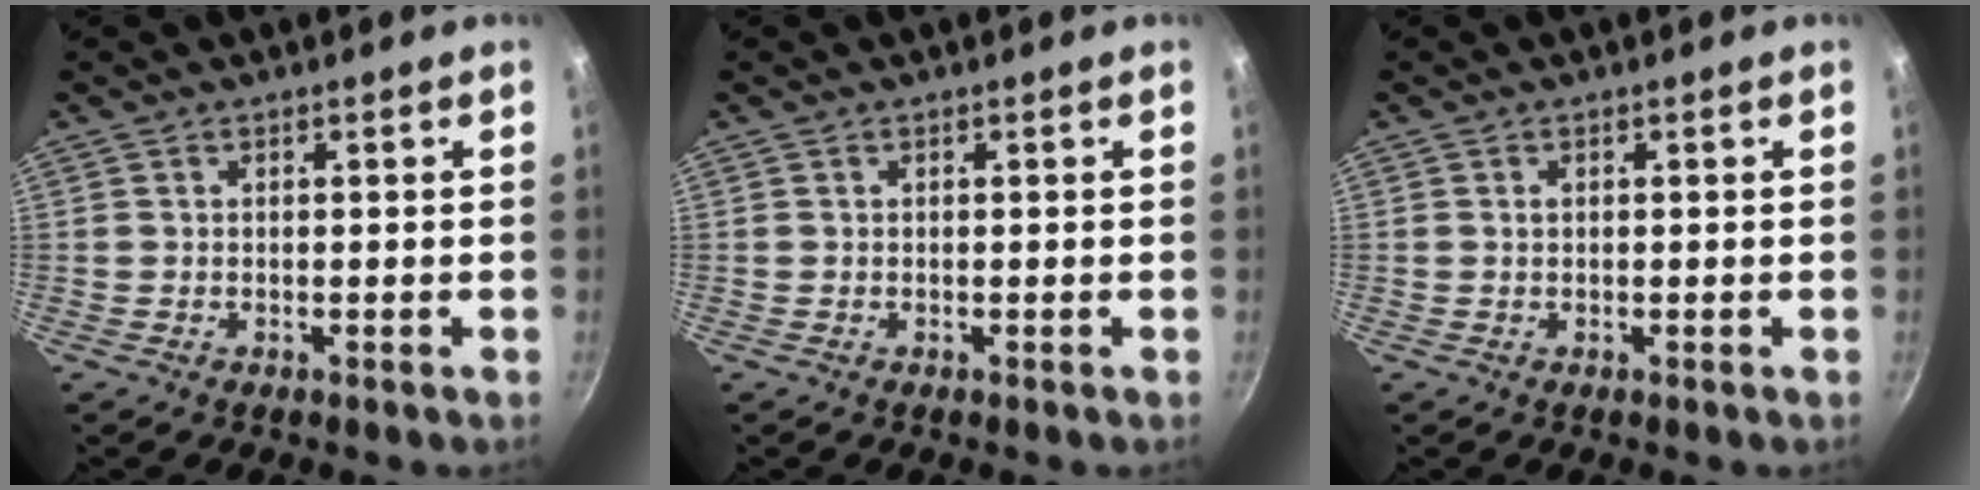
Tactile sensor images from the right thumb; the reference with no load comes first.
{"total": 0.0}
{"total": 0.5, "force": [0.1, 0.4, 0.4], "torque": [-0.006, 0.002, 0.002]}